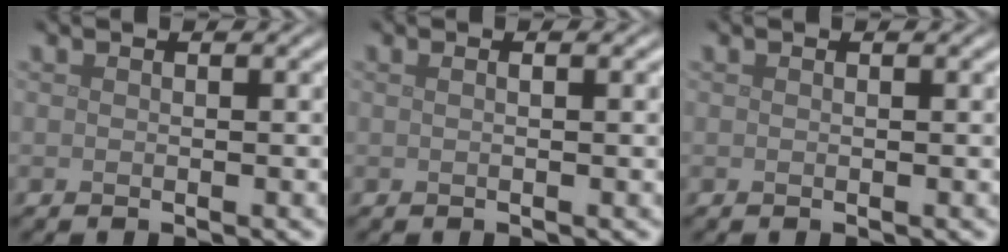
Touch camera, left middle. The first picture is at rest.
{"total": 1.1, "force": [0.3, 0.3, 1.0], "torque": [-0.010, -0.002, -0.001]}
{"total": 0.0}